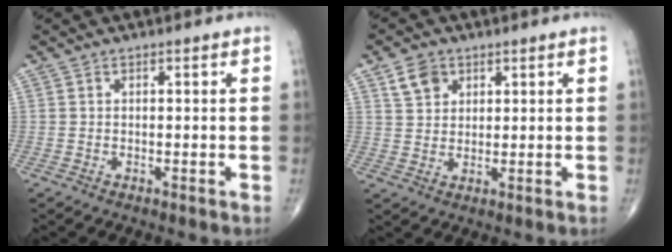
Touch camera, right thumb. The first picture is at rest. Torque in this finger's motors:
{"motor_torque": [-0.39, 0.48, 0.02, 0.12, 0.09]}